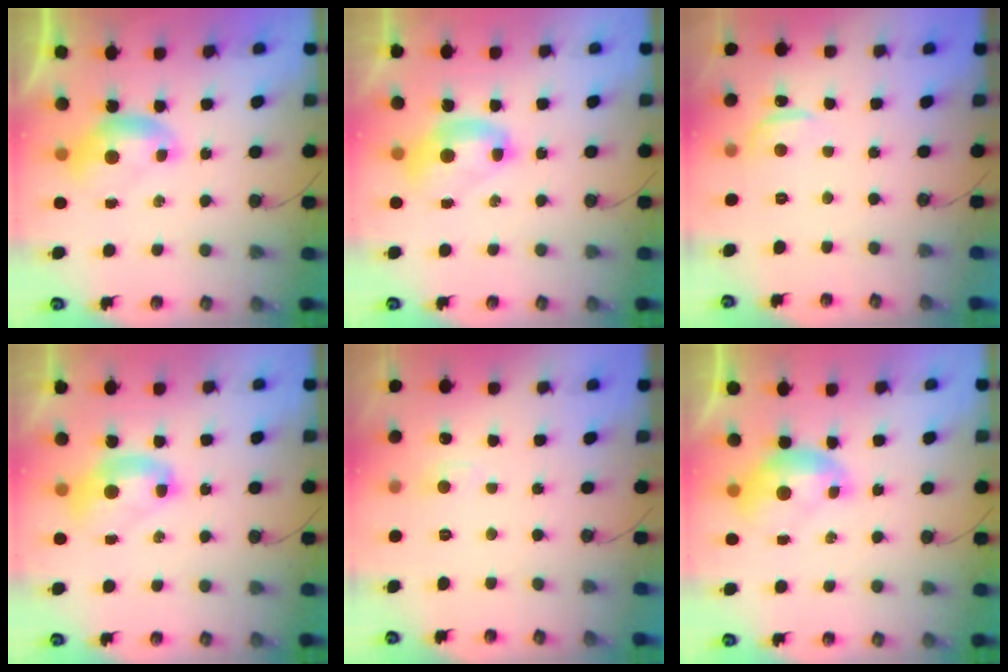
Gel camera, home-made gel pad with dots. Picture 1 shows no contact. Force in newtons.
{"total": 2.7, "press": 2.7, "slide": 0.1}
{"total": 2.6, "press": 2.5, "slide": 0.7}
{"total": 2.7, "press": 2.7, "slide": 0.1}
{"total": 1.6, "press": 1.4, "slide": 0.7}
{"total": 1.3, "press": 1.3, "slide": 0.4}